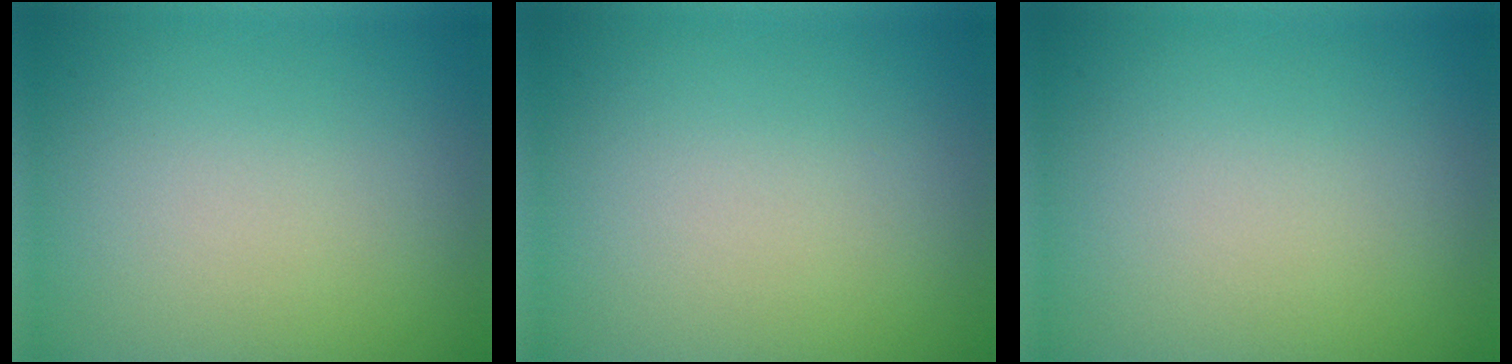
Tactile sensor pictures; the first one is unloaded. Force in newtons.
{"total": 0.0}
{"total": 0.0}